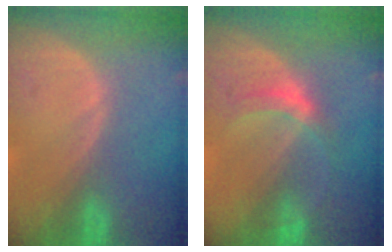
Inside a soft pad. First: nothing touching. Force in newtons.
{"total": 4.0, "press": 3.7, "slide": 1.6}